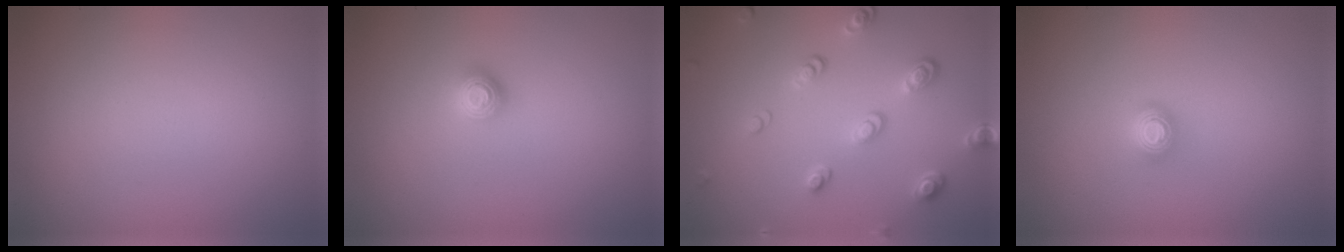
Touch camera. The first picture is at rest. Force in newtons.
{"total": 1.2, "press": 1.2, "slide": 0.2}
{"total": 3.5, "press": 2.7, "slide": 2.3}
{"total": 1.6, "press": 1.3, "slide": 1.1}